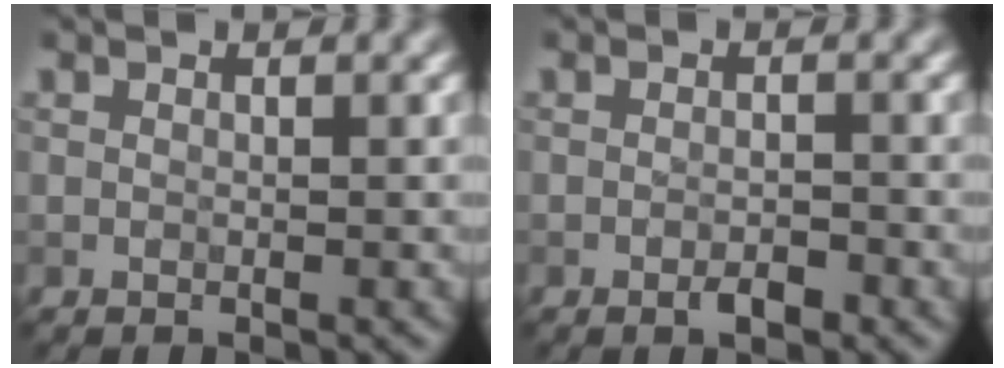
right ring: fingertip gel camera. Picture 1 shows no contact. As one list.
[{"total": 1.5, "force": [-0.9, 0.5, 1.1], "torque": [-0.019, -0.001, -0.016]}]